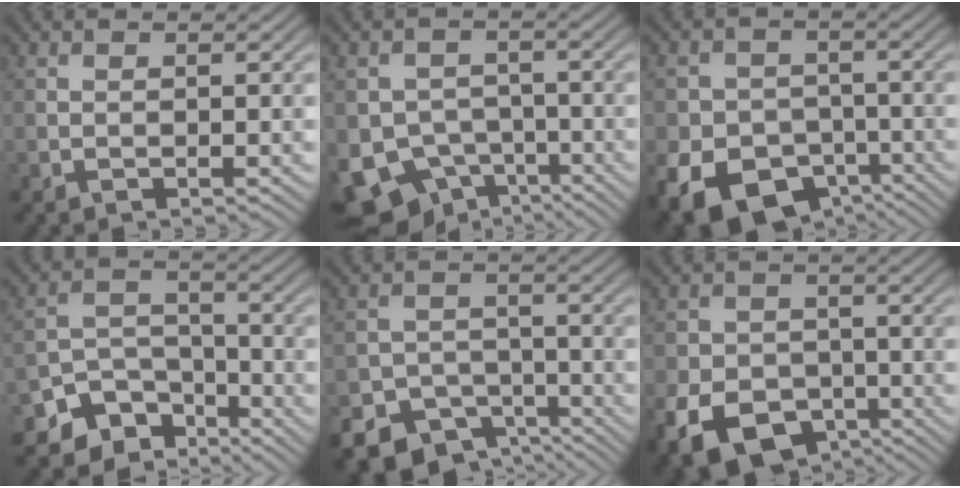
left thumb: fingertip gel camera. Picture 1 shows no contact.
{"total": 9.6, "force": [-5.3, 7.1, 3.7], "torque": [-0.074, -0.019, -0.093]}
{"total": 13.6, "force": [-7.1, 10.3, 5.4], "torque": [-0.106, -0.052, -0.127]}
{"total": 8.1, "force": [-5.8, 5.1, 2.4], "torque": [-0.045, -0.009, -0.104]}
{"total": 11.2, "force": [-8.0, 7.3, 3.1], "torque": [-0.058, -0.025, -0.116]}
{"total": 11.9, "force": [-6.0, 8.5, 5.7], "torque": [-0.119, -0.036, -0.111]}